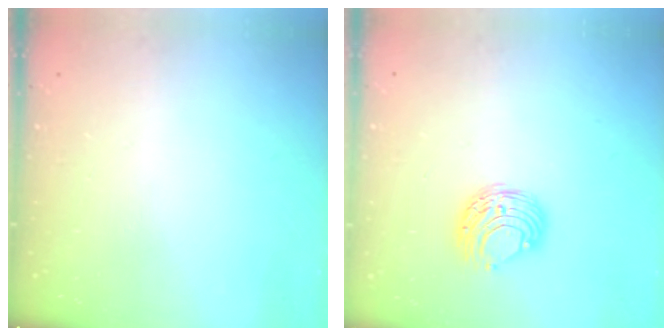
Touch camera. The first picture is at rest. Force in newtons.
{"total": 8.5, "press": 8.5, "slide": 0.4}